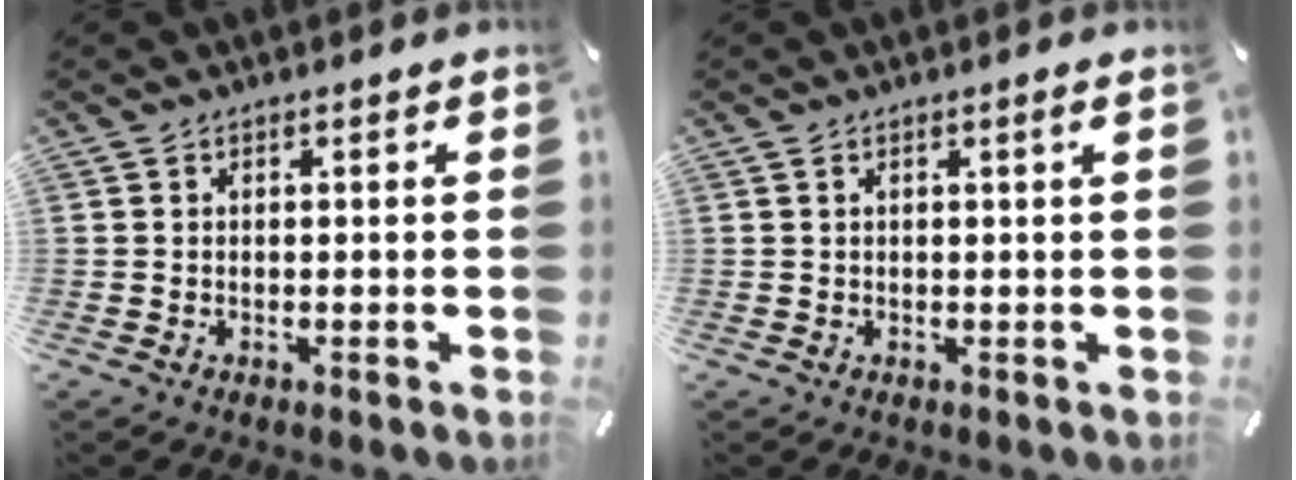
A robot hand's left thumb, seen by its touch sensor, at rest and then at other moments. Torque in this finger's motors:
{"motor_torque": [-0.23, -0.20, -0.03, 0.00, 0.05]}